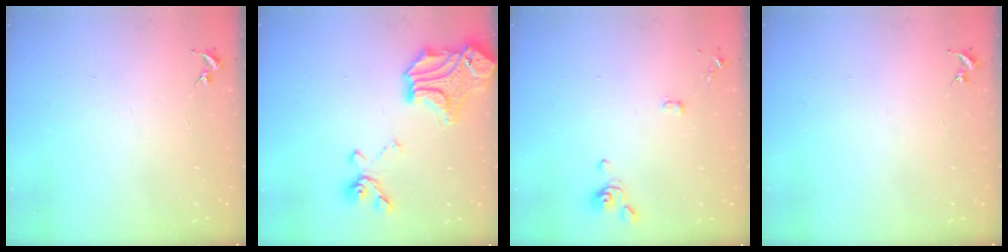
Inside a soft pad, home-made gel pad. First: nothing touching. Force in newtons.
{"total": 22.7, "press": 22.6, "slide": 2.4}
{"total": 3.5, "press": 3.4, "slide": 0.9}
{"total": 0.0}